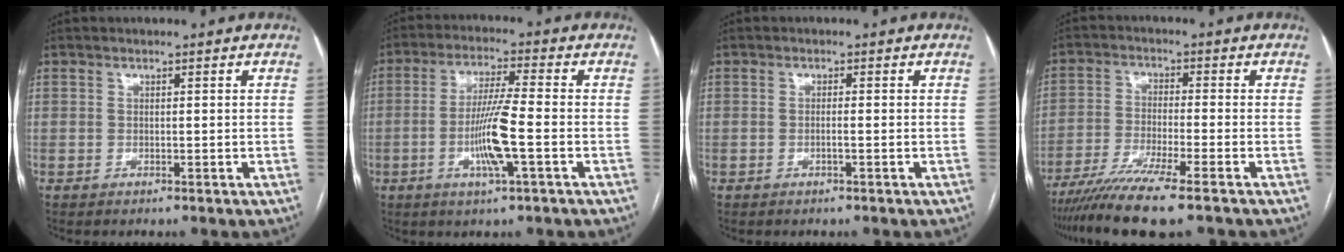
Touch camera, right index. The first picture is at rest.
{"total": 8.8, "force": [-2.2, 0.0, 8.5], "torque": [-0.162, -0.006, -0.044]}
{"total": 0.9, "force": [-0.2, 0.0, 0.9], "torque": [-0.013, 0.001, -0.002]}
{"total": 10.6, "force": [-8.0, -0.4, 7.0], "torque": [-0.122, -0.027, -0.136]}